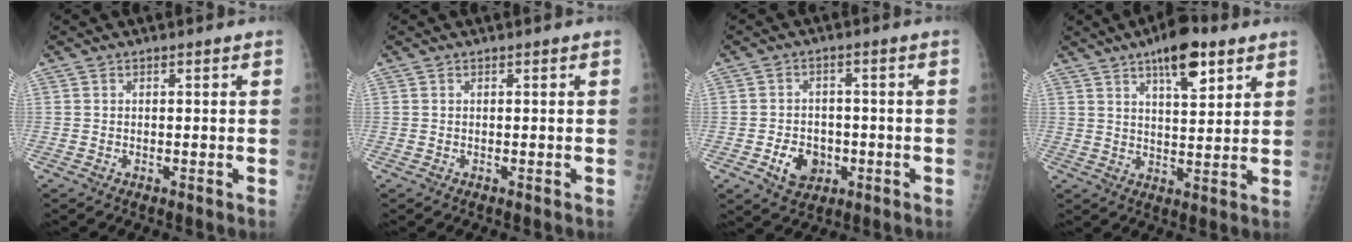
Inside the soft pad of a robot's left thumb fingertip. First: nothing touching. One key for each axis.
{"total": 0.0}
{"total": 6.6, "fx": -2.3, "fy": 5.2, "fz": 3.5, "tx": -0.034, "ty": 0.012, "tz": -0.033}
{"total": 10.2, "fx": 5.9, "fy": 3.6, "fz": 7.4, "tx": -0.096, "ty": -0.027, "tz": 0.090}